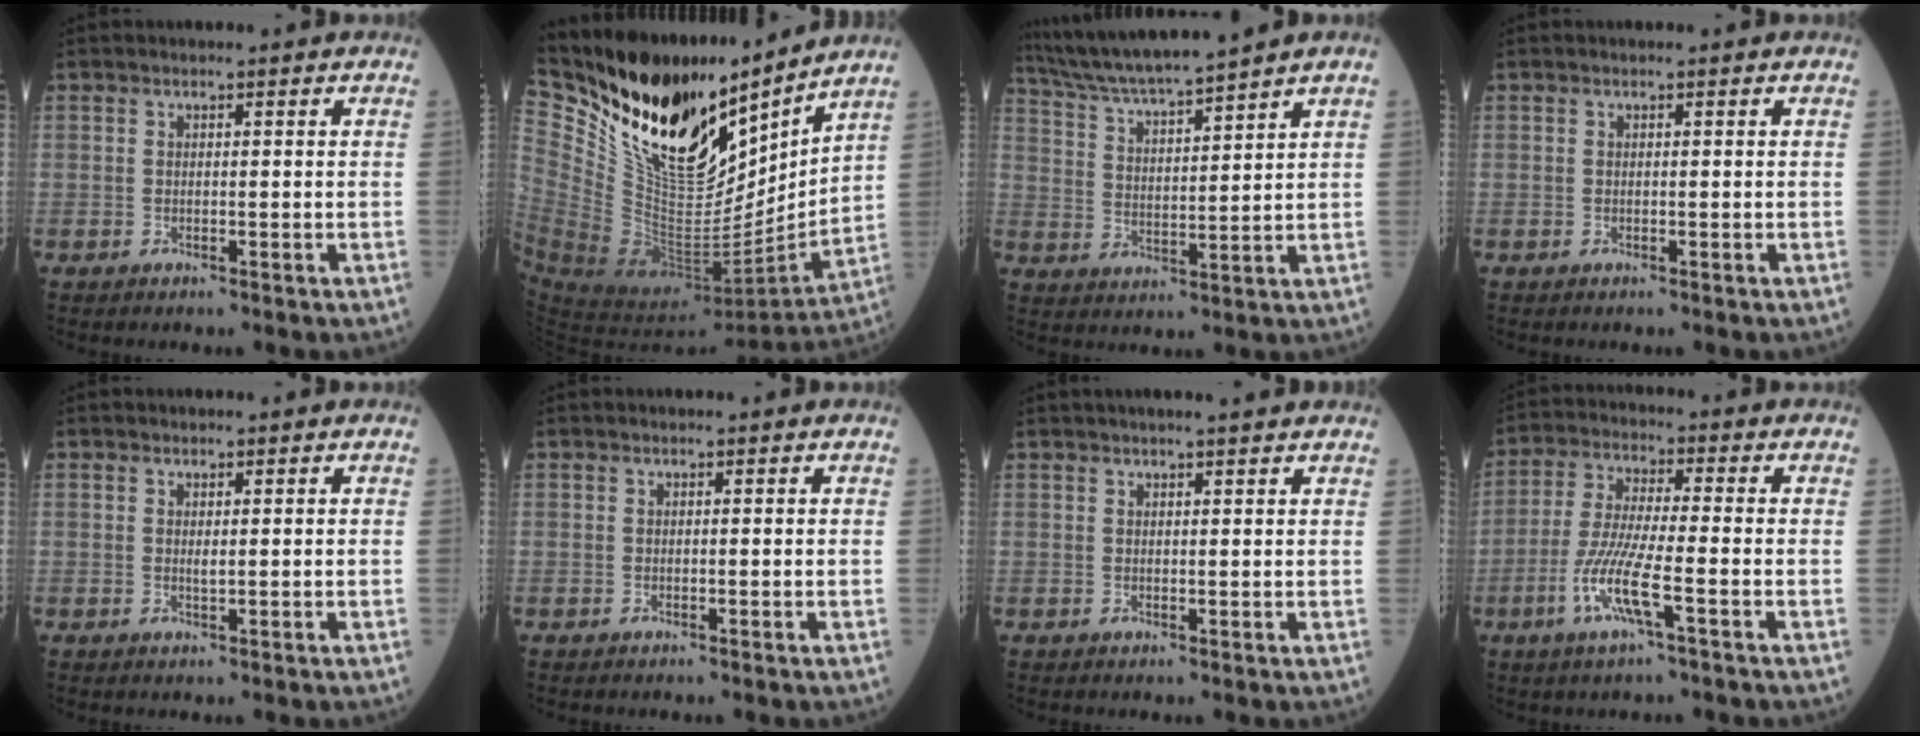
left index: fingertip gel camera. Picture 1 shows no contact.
{"total": 24.8, "force": [20.4, 7.6, 12.0], "torque": [-0.240, -0.032, 0.362]}
{"total": 11.4, "force": [10.3, -1.3, 4.8], "torque": [-0.091, 0.010, 0.189]}
{"total": 0.0}
{"total": 0.8, "force": [0.1, 0.2, 0.7], "torque": [-0.016, -0.003, 0.003]}
{"total": 0.0}
{"total": 4.7, "force": [4.0, 0.0, 2.4], "torque": [-0.032, 0.021, 0.050]}
{"total": 8.7, "force": [-3.6, 0.4, 7.9], "torque": [-0.169, -0.009, -0.072]}